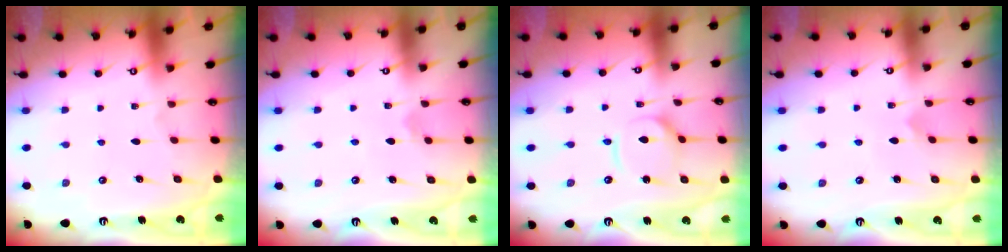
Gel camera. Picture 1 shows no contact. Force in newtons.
{"total": 1.5, "press": 1.5, "slide": 0.4}
{"total": 7.9, "press": 7.9, "slide": 0.6}
{"total": 3.0, "press": 3.0, "slide": 0.3}